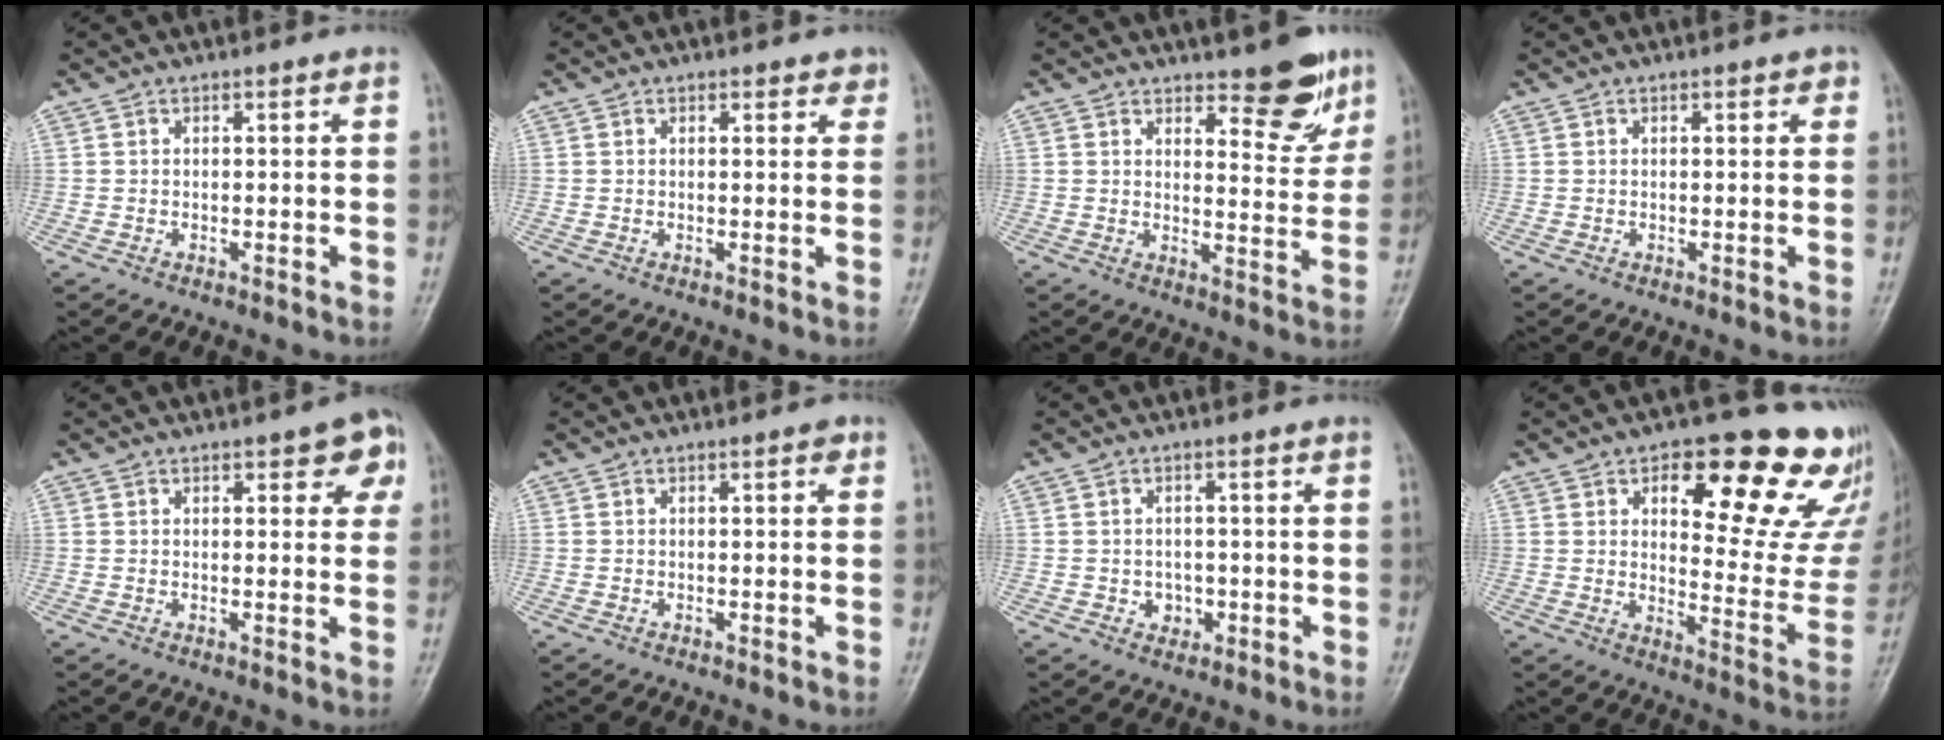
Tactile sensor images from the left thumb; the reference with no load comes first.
{"total": 1.9, "force": [1.4, 1.1, 0.8], "torque": [0.011, -0.005, 0.010]}
{"total": 8.6, "force": [6.1, 3.2, 5.2], "torque": [-0.037, -0.044, 0.085]}
{"total": 1.3, "force": [0.6, 0.7, 0.8], "torque": [0.001, 0.000, 0.004]}
{"total": 6.2, "force": [2.7, 2.7, 4.9], "torque": [-0.028, -0.005, 0.023]}
{"total": 0.9, "force": [0.4, 0.5, 0.7], "torque": [-0.003, 0.001, 0.000]}
{"total": 2.9, "force": [-0.7, 2.5, 1.2], "torque": [-0.002, 0.004, -0.005]}
{"total": 23.3, "force": [13.0, 9.2, 17.0], "torque": [-0.159, -0.062, 0.170]}